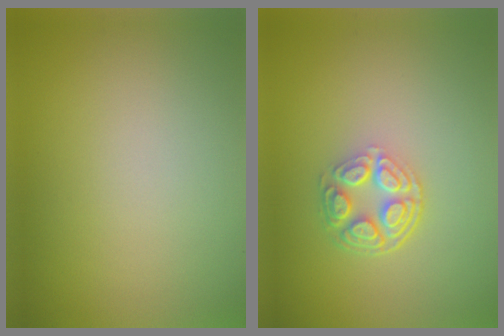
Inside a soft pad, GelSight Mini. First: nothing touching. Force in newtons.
{"total": 4.4, "press": 3.3, "slide": 2.9}